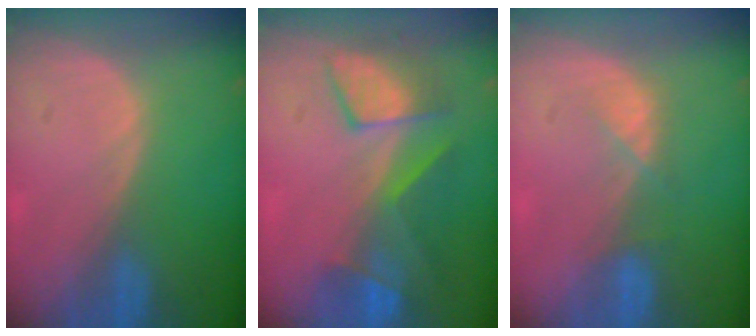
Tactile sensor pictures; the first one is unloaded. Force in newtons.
{"total": 7.9, "press": 7.7, "slide": 1.8}
{"total": 2.6, "press": 2.5, "slide": 0.8}